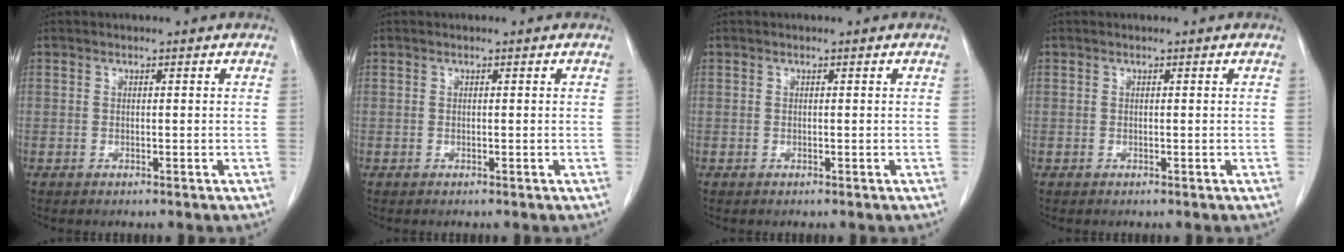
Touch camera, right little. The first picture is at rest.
{"total": 0.0}
{"total": 0.0}
{"total": 0.0}